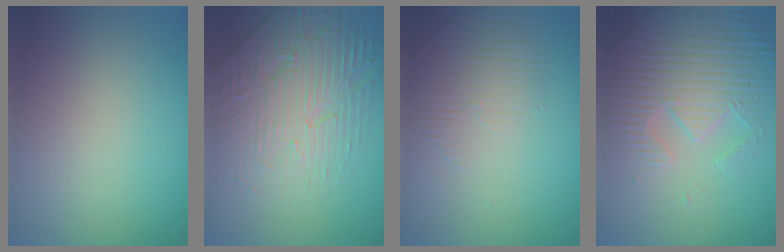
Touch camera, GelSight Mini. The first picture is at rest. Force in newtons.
{"total": 5.5, "press": 4.7, "slide": 2.9}
{"total": 1.5, "press": 0.9, "slide": 1.2}
{"total": 5.0, "press": 4.8, "slide": 1.4}